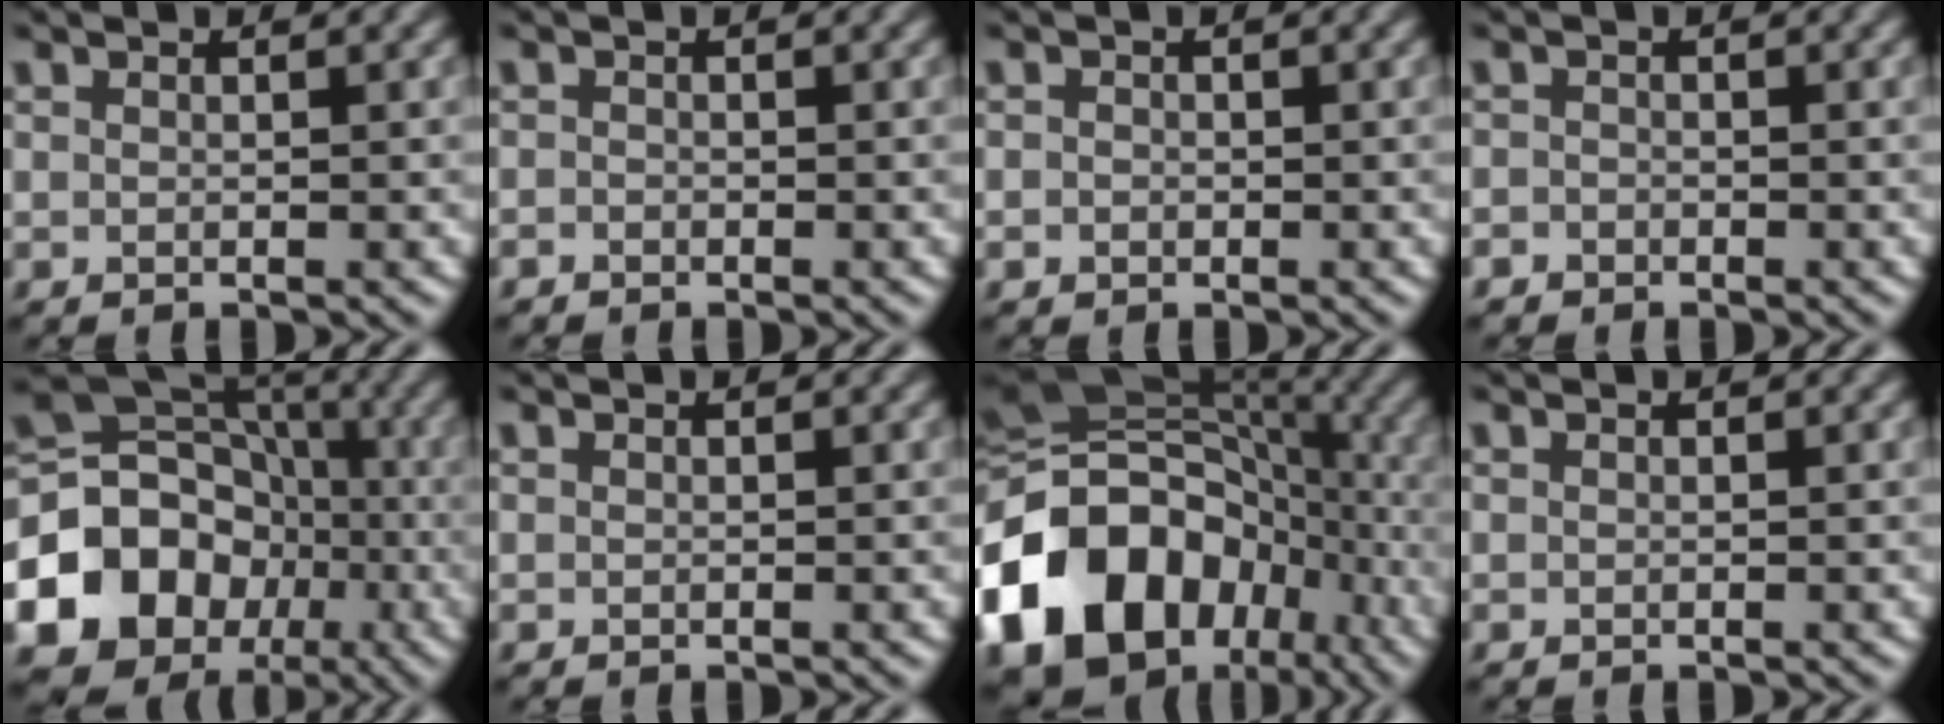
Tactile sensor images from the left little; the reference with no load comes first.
{"total": 0.5, "force": [-0.4, 0.3, 0.1], "torque": [0.002, -0.004, -0.008]}
{"total": 0.8, "force": [-0.2, 0.7, 0.3], "torque": [-0.002, -0.004, -0.005]}
{"total": 0.9, "force": [-0.6, 0.7, 0.0], "torque": [0.006, -0.001, -0.011]}
{"total": 14.6, "force": [-4.5, 12.3, 6.4], "torque": [-0.132, -0.007, -0.093]}
{"total": 0.0}
{"total": 20.0, "force": [-6.6, 15.5, 10.9], "torque": [-0.228, 0.003, -0.111]}
{"total": 0.0}